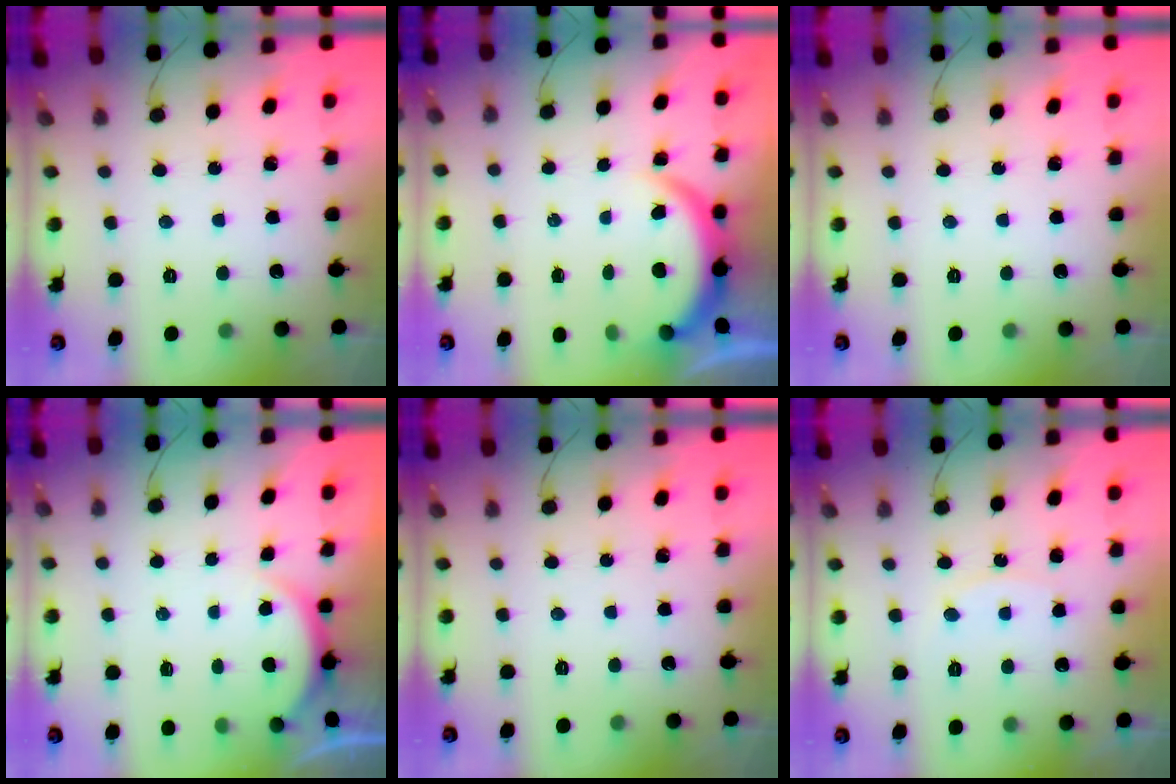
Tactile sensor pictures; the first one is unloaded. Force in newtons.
{"total": 3.9, "press": 3.9, "slide": 0.2}
{"total": 0.0}
{"total": 2.9, "press": 2.2, "slide": 1.8}
{"total": 0.0}
{"total": 4.4, "press": 4.4, "slide": 0.1}